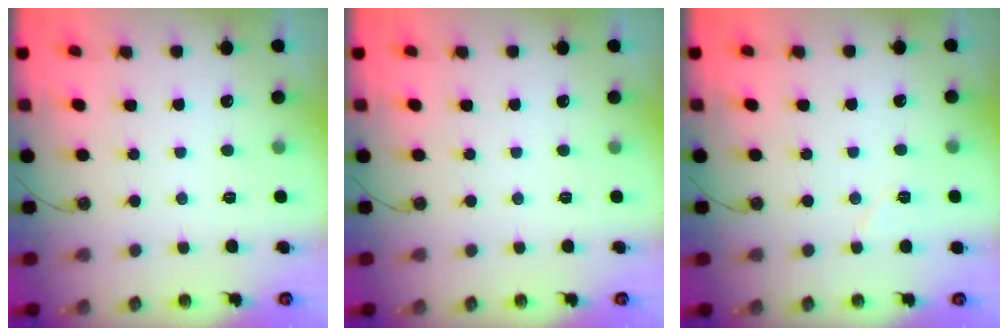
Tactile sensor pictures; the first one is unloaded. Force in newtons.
{"total": 0.0}
{"total": 5.1, "press": 4.4, "slide": 2.6}